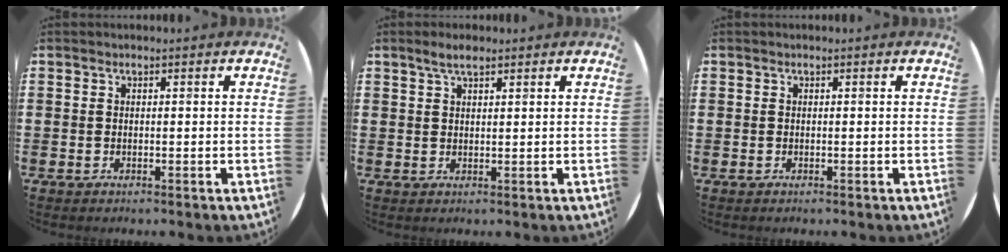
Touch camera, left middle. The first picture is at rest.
{"total": 2.5, "force": [1.9, 0.7, 1.5], "torque": [-0.024, 0.003, 0.032]}
{"total": 0.0}